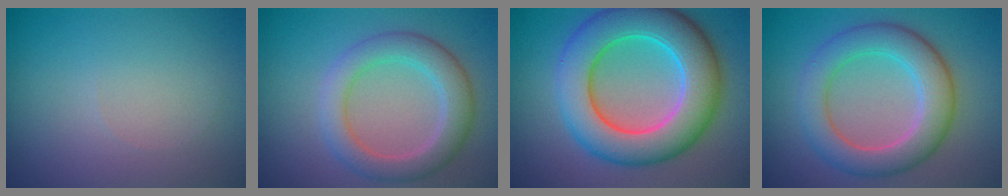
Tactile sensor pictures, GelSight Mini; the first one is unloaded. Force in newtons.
{"total": 4.7, "press": 4.7, "slide": 0.3}
{"total": 10.8, "press": 10.7, "slide": 0.7}
{"total": 6.3, "press": 6.2, "slide": 0.6}